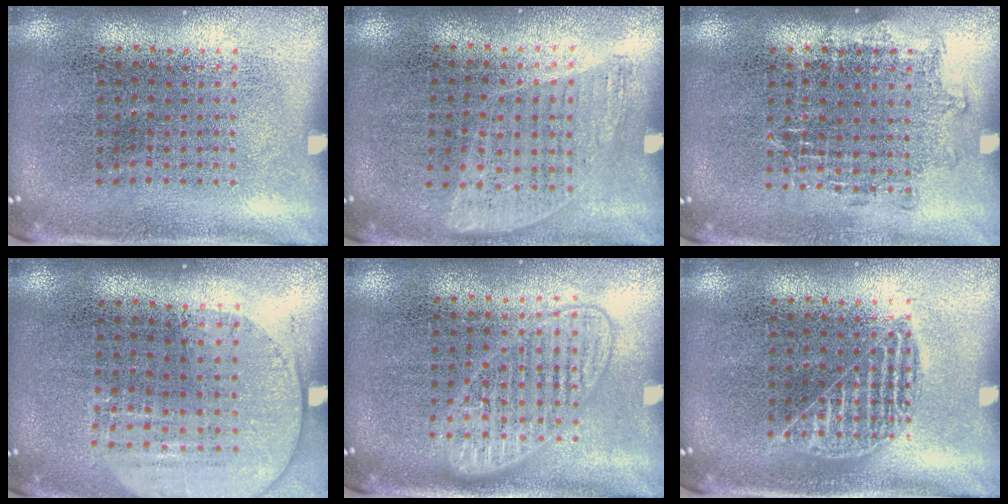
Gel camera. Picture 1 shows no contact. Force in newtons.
{"total": 0.5, "press": 0.4, "slide": 0.4}
{"total": 1.1, "press": 1.0, "slide": 0.5}
{"total": 1.6, "press": 1.4, "slide": 0.6}
{"total": 1.5, "press": 1.4, "slide": 0.3}
{"total": 1.4, "press": 1.4, "slide": 0.2}